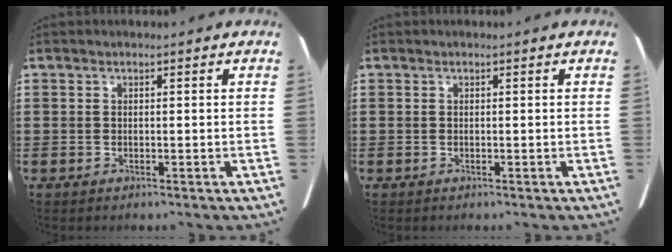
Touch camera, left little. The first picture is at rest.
{"total": 0.0}